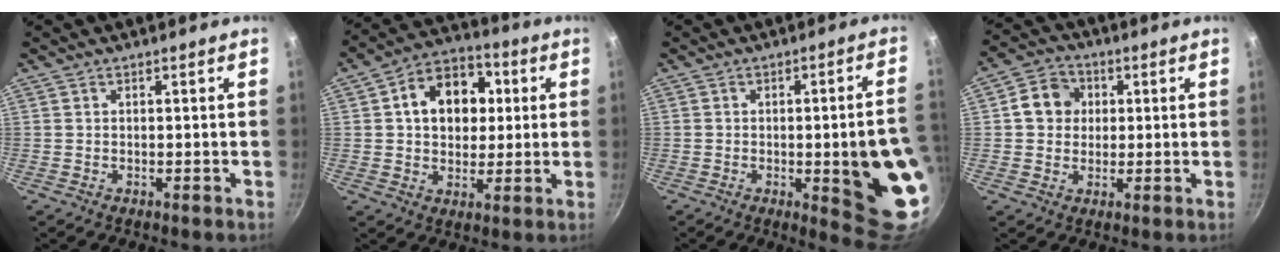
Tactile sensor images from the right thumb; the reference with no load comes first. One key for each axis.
{"total": 14.2, "fx": 2.9, "fy": 10.6, "fz": 9.1, "tx": -0.102, "ty": 0.017, "tz": 0.033}
{"total": 15.5, "fx": -2.8, "fy": 3.5, "fz": 14.9, "tx": -0.156, "ty": 0.012, "tz": -0.029}
{"total": 7.6, "fx": 1.4, "fy": 6.7, "fz": 3.3, "tx": -0.023, "ty": 0.011, "tz": 0.009}